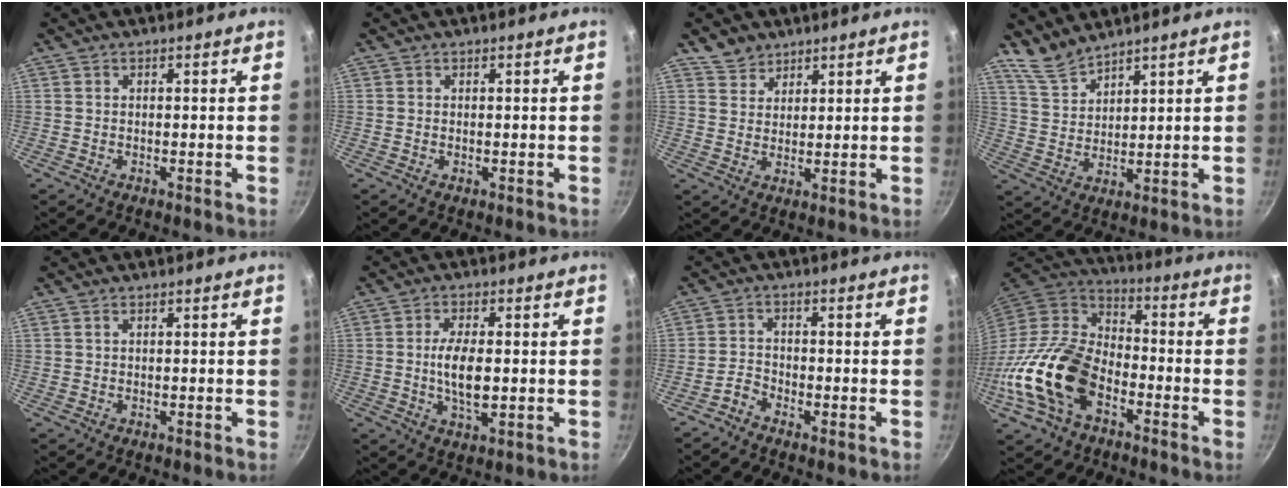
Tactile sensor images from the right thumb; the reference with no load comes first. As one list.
[{"total": 0.0}, {"total": 4.6, "force": [3.6, 2.9, 0.5], "torque": [0.014, -0.008, 0.066]}, {"total": 6.1, "force": [5.7, 1.7, 1.5], "torque": [-0.023, -0.030, 0.125]}, {"total": 0.5, "force": [0.3, 0.3, 0.3], "torque": [-0.004, 0.002, 0.006]}, {"total": 7.4, "force": [-0.2, 3.1, 6.7], "torque": [-0.123, -0.001, -0.003]}, {"total": 2.4, "force": [-1.9, 1.1, 1.0], "torque": [-0.024, 0.019, -0.042]}, {"total": 20.1, "force": [-7.1, 13.0, 13.6], "torque": [-0.250, 0.046, -0.151]}]